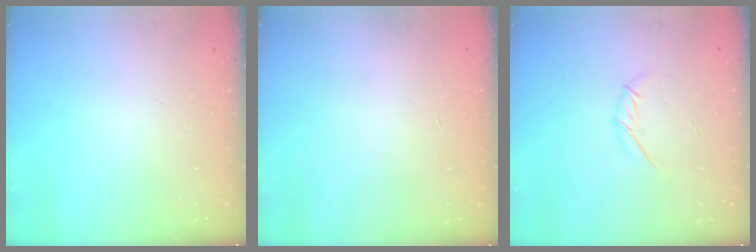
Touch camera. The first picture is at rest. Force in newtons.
{"total": 0.0}
{"total": 5.4, "press": 5.3, "slide": 1.1}